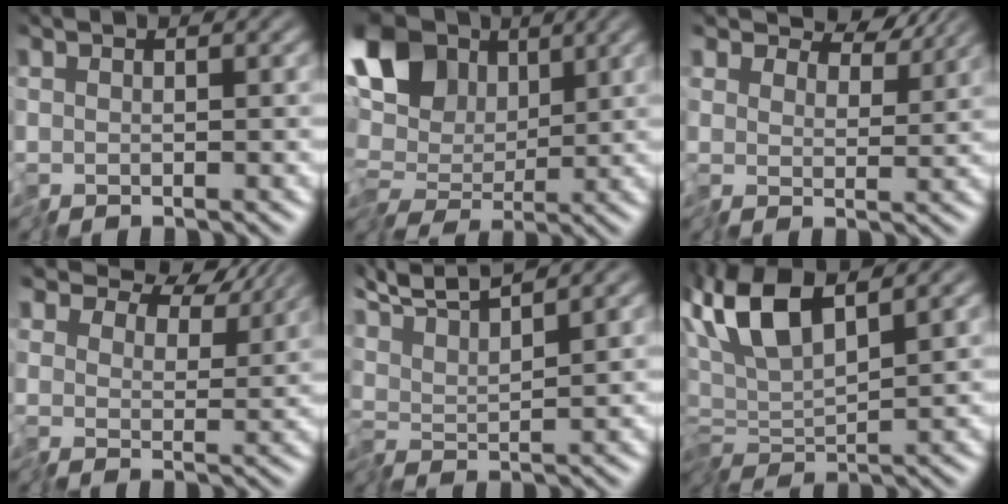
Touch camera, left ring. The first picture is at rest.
{"total": 10.5, "force": [2.0, 7.1, 7.5], "torque": [-0.133, 0.019, 0.019]}
{"total": 5.8, "force": [4.8, 2.6, 2.0], "torque": [-0.041, 0.005, 0.065]}
{"total": 7.4, "force": [6.0, 3.5, 2.7], "torque": [-0.063, 0.008, 0.086]}
{"total": 5.2, "force": [4.5, 0.2, 2.6], "torque": [-0.055, 0.022, 0.080]}
{"total": 5.7, "force": [2.1, 2.1, 4.9], "torque": [-0.104, 0.012, 0.028]}